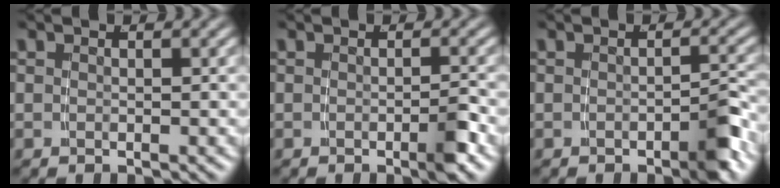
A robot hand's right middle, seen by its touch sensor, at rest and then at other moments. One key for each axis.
{"total": 1.5, "fx": -0.9, "fy": 0.0, "fz": 1.3, "tx": -0.019, "ty": 0.003, "tz": -0.019}
{"total": 2.2, "fx": -1.4, "fy": 0.3, "fz": 1.7, "tx": -0.024, "ty": 0.000, "tz": -0.027}